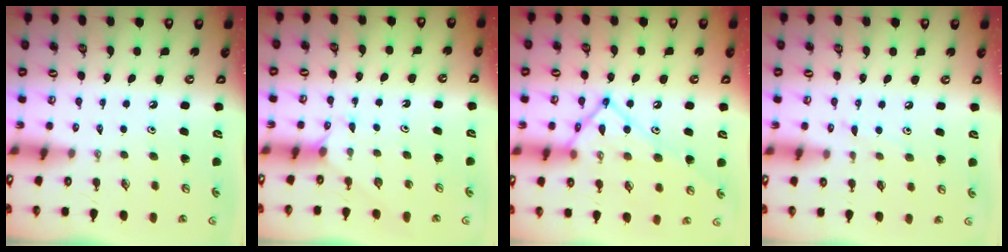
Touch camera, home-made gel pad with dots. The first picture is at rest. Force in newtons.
{"total": 4.3, "press": 4.3, "slide": 0.4}
{"total": 16.5, "press": 16.4, "slide": 2.0}
{"total": 6.3, "press": 6.2, "slide": 0.6}